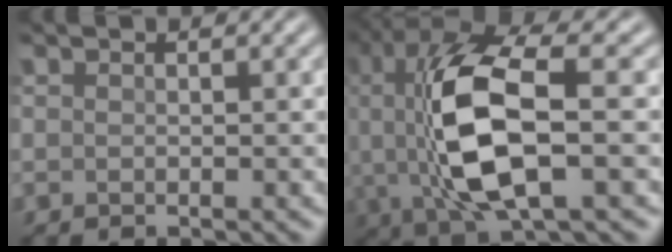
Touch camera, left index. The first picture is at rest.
{"total": 10.8, "force": [-0.2, 4.1, 10.0], "torque": [-0.211, 0.000, 0.000]}